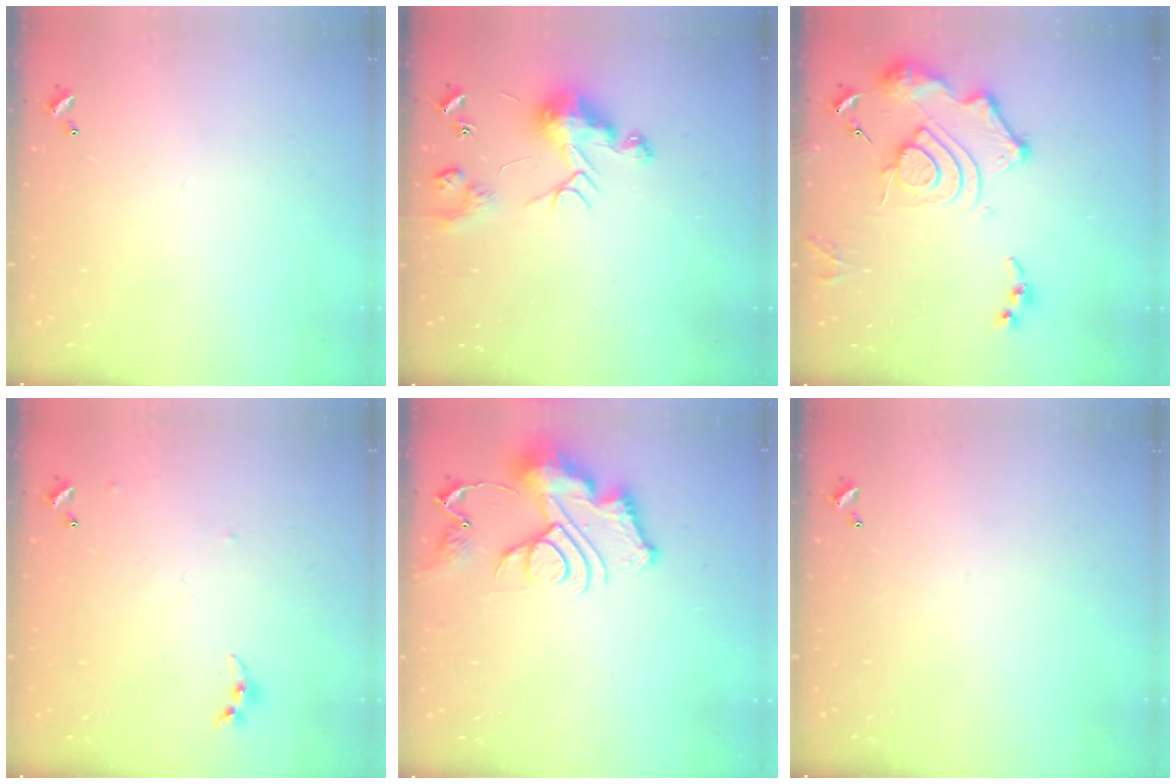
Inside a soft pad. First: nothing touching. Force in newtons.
{"total": 8.8, "press": 8.8, "slide": 0.0}
{"total": 15.2, "press": 15.1, "slide": 1.7}
{"total": 5.1, "press": 5.0, "slide": 0.5}
{"total": 13.4, "press": 13.4, "slide": 1.4}
{"total": 0.0}